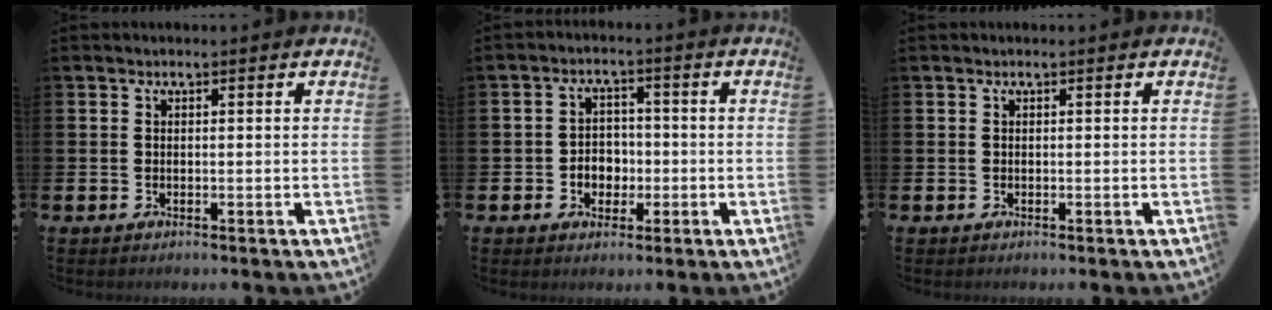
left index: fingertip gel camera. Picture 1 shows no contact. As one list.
[{"total": 3.4, "force": [-1.0, 3.0, 1.4], "torque": [-0.027, 0.004, -0.027]}, {"total": 0.0}]